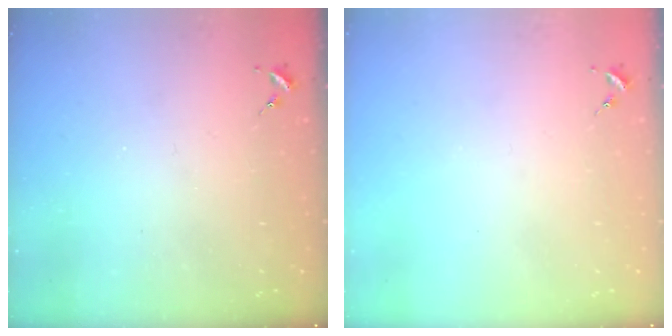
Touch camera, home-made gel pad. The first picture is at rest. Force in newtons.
{"total": 0.0}